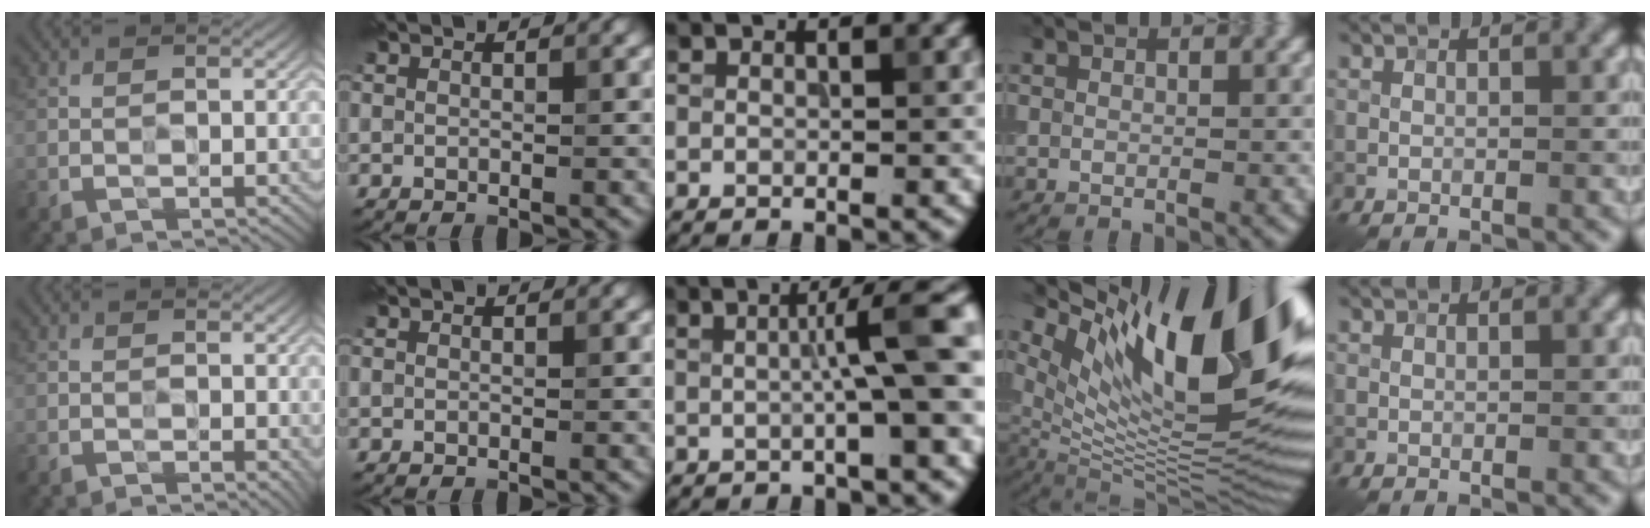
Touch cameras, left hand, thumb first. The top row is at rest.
{"thumb": {"total": 1.4, "force": [-0.2, 0.7, 1.2], "torque": [-0.011, -0.003, 0.002]}, "middle": {"total": 6.2, "force": [0.4, 0.9, 6.1], "torque": [-0.088, 0.009, 0.001]}, "ring": {"total": 17.9, "force": [8.0, 6.2, 14.8], "torque": [-0.245, 0.014, 0.148]}}